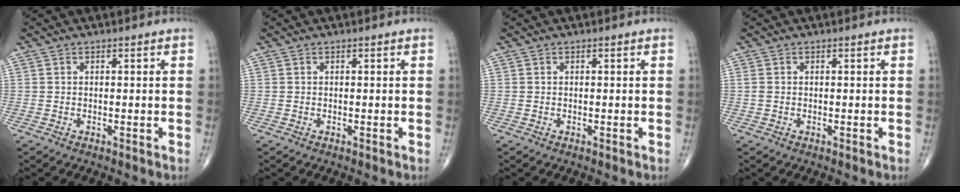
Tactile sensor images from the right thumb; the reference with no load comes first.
{"total": 0.0}
{"total": 0.0}
{"total": 0.7, "force": [0.0, 0.5, 0.5], "torque": [-0.020, 0.007, 0.005]}